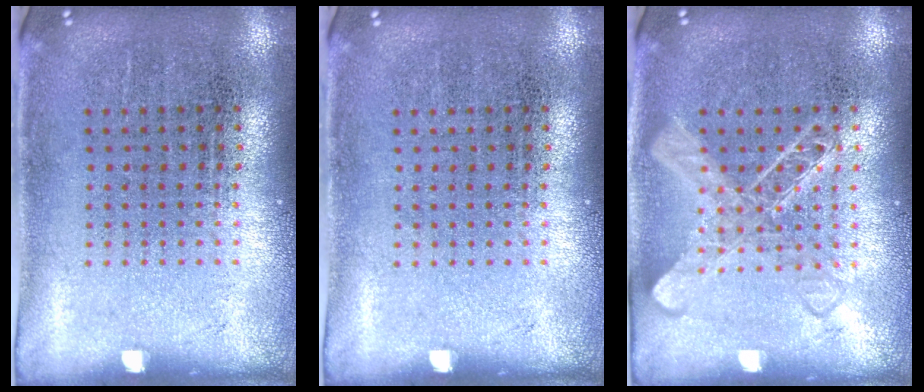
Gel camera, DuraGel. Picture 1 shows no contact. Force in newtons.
{"total": 0.0}
{"total": 2.5, "press": 2.4, "slide": 0.5}